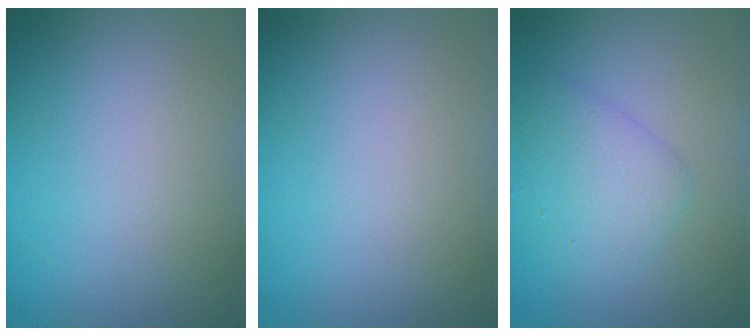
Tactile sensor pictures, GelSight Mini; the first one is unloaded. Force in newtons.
{"total": 0.0}
{"total": 2.9, "press": 2.9, "slide": 0.0}